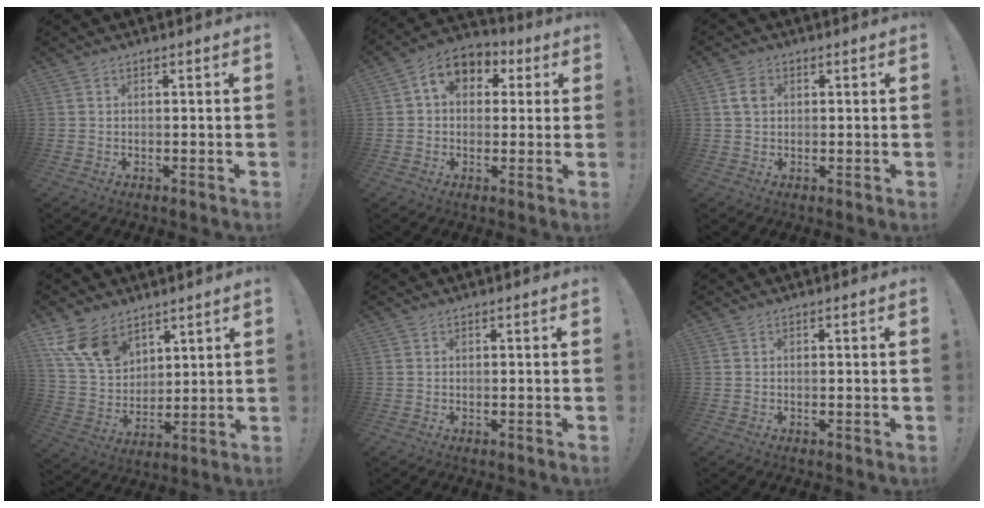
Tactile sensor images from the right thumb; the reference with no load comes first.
{"total": 8.8, "force": [2.4, 6.7, 5.0], "torque": [-0.075, 0.004, 0.049]}
{"total": 4.3, "force": [0.9, 3.0, 2.9], "torque": [-0.042, 0.003, 0.017]}
{"total": 14.2, "force": [9.1, 8.7, 6.6], "torque": [-0.142, -0.043, 0.182]}
{"total": 0.0}
{"total": 0.0}